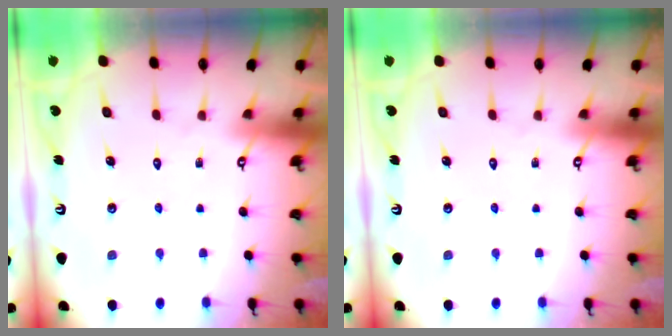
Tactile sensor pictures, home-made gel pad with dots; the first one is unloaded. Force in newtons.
{"total": 0.0}